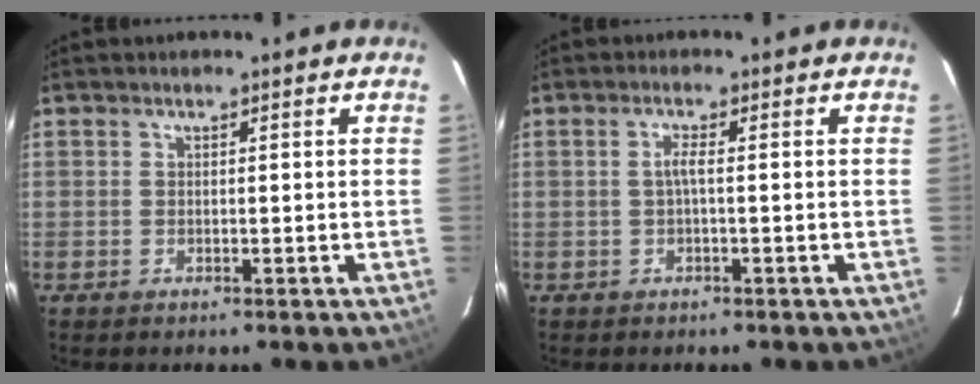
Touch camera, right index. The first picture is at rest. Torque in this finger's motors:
{"motor_torque": [0.16, 0.11, 0.19, 0.05]}